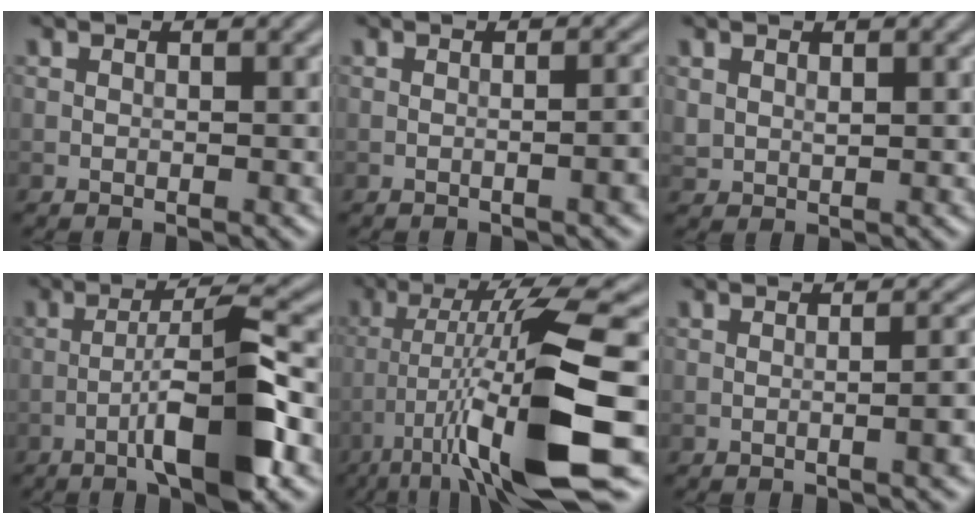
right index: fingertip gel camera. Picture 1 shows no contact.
{"total": 3.4, "force": [-0.6, 1.2, 3.1], "torque": [-0.016, 0.013, -0.011]}
{"total": 1.2, "force": [0.8, 0.7, 0.6], "torque": [-0.014, -0.004, 0.021]}
{"total": 8.1, "force": [-3.1, 1.1, 7.4], "torque": [-0.123, 0.018, -0.059]}
{"total": 13.4, "force": [-4.5, 2.3, 12.5], "torque": [-0.208, 0.001, -0.070]}
{"total": 4.1, "force": [-0.8, 1.4, 3.8], "torque": [-0.024, 0.013, -0.014]}